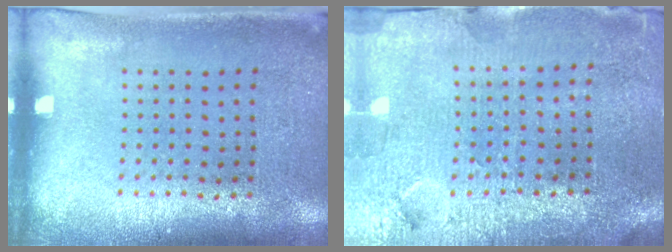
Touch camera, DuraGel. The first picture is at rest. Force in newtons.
{"total": 3.6, "press": 3.4, "slide": 1.4}